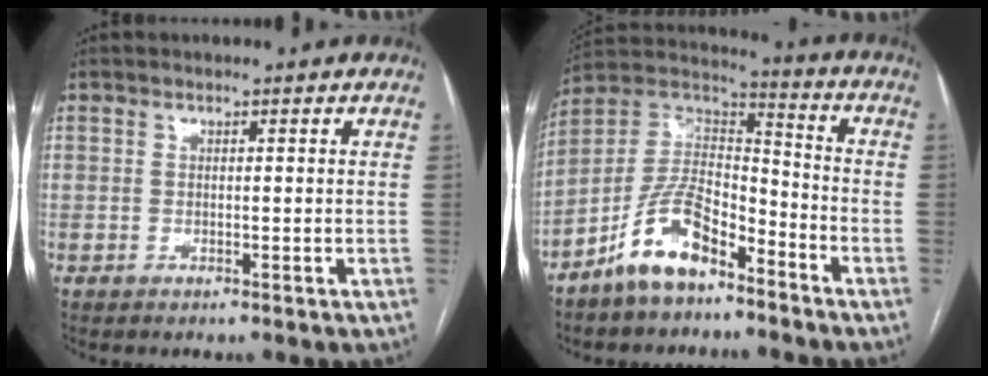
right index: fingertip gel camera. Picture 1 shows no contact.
{"total": 12.2, "force": [-8.1, 4.8, 7.8], "torque": [-0.161, 0.021, -0.154]}